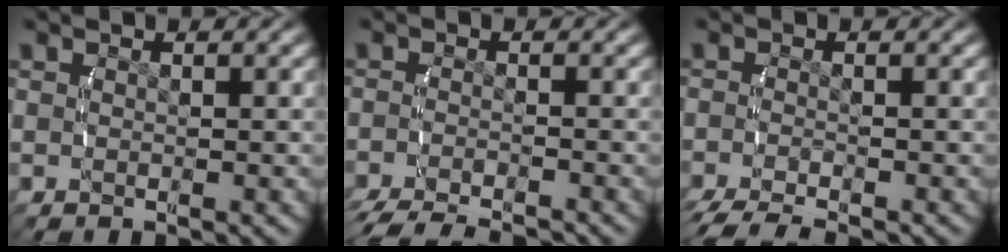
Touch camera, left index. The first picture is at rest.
{"total": 6.6, "force": [-5.9, 2.0, 2.0], "torque": [-0.029, -0.015, -0.091]}
{"total": 5.3, "force": [-4.4, 2.0, 2.2], "torque": [-0.036, -0.013, -0.065]}